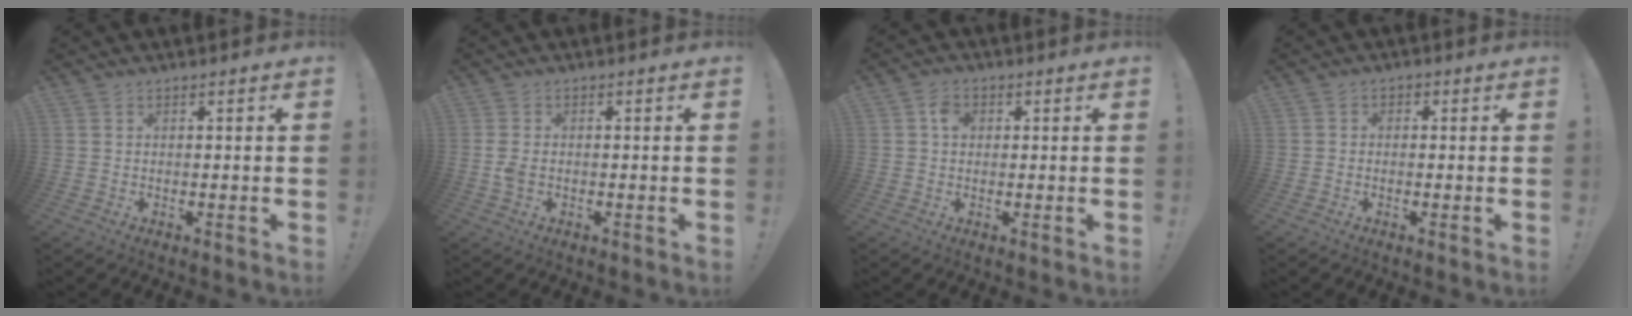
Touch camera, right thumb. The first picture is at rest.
{"total": 2.5, "force": [-0.7, 1.6, 1.9], "torque": [-0.036, 0.008, -0.008]}
{"total": 3.3, "force": [0.3, 2.6, 1.9], "torque": [-0.030, 0.005, 0.004]}
{"total": 1.5, "force": [-0.8, 1.2, 0.4], "torque": [0.004, 0.005, -0.016]}